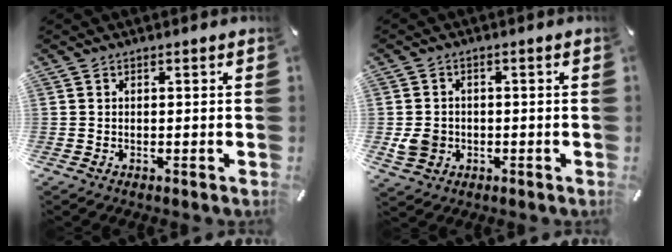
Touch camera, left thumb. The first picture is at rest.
{"total": 5.2, "force": [-1.2, 4.6, 2.1], "torque": [-0.041, 0.004, -0.021]}